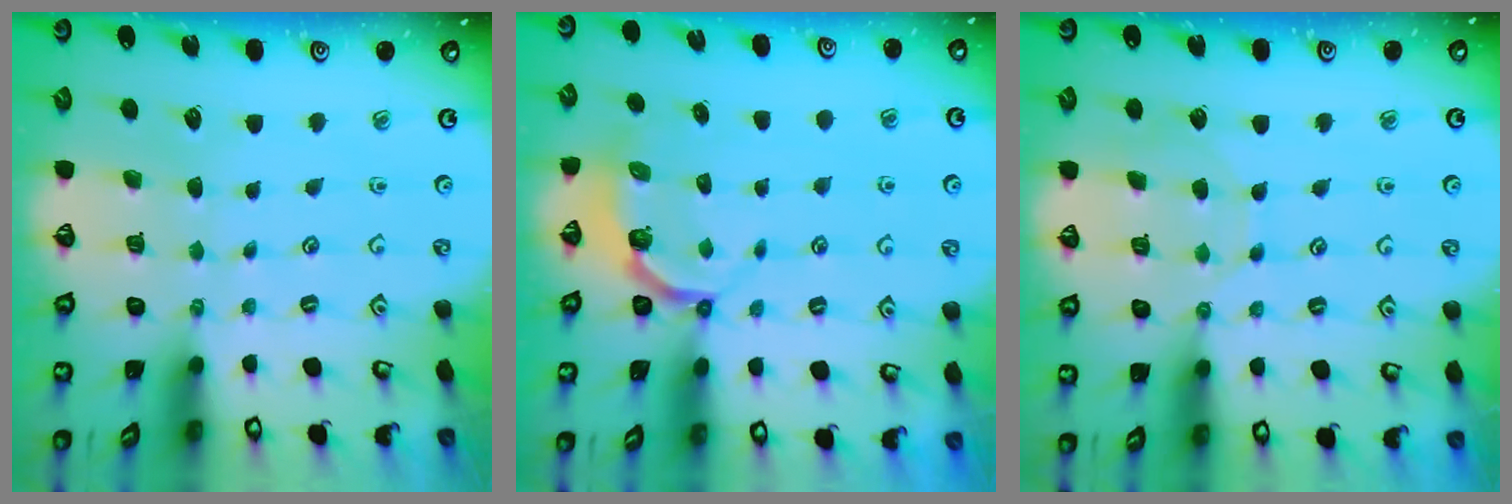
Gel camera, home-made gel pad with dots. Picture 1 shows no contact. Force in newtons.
{"total": 4.3, "press": 3.1, "slide": 3.0}
{"total": 4.6, "press": 4.6, "slide": 0.5}